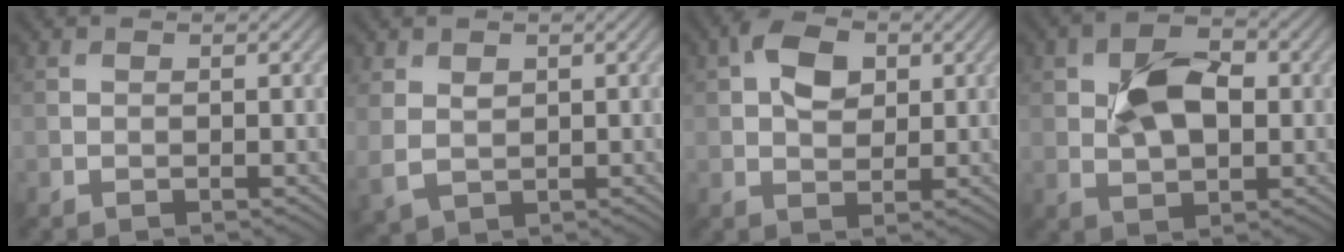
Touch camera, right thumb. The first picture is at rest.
{"total": 3.3, "force": [0.9, 2.5, 2.1], "torque": [-0.057, -0.007, 0.023]}
{"total": 5.2, "force": [1.5, 3.4, 3.7], "torque": [-0.069, 0.007, 0.019]}
{"total": 7.9, "force": [1.1, 4.8, 6.1], "torque": [-0.109, 0.008, 0.013]}